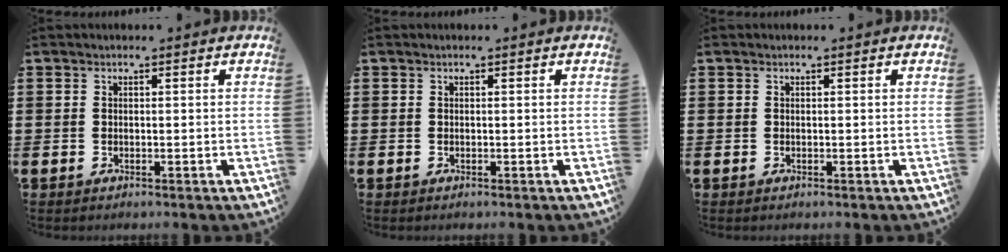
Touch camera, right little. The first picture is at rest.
{"total": 0.0}
{"total": 0.0}